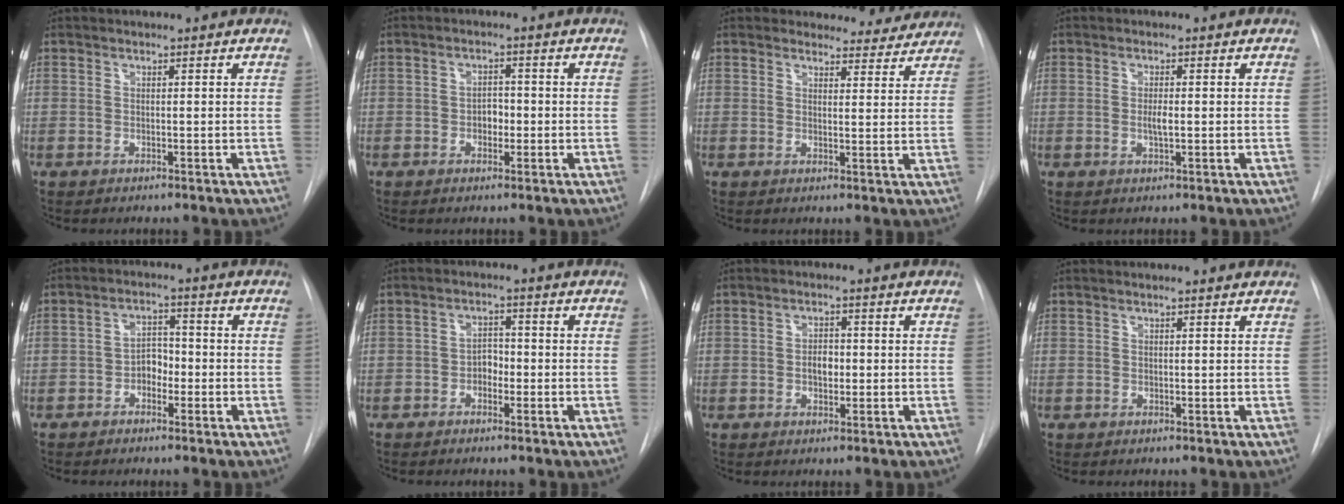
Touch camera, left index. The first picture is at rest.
{"total": 2.7, "force": [-1.5, 1.6, 1.6], "torque": [-0.018, 0.001, -0.022]}
{"total": 6.3, "force": [5.9, 2.4, -0.4], "torque": [0.031, -0.017, 0.048]}
{"total": 2.1, "force": [-1.0, 0.3, 1.8], "torque": [-0.036, -0.006, -0.014]}
{"total": 3.9, "force": [-2.2, 2.3, 2.2], "torque": [-0.033, 0.006, -0.041]}
{"total": 2.9, "force": [-1.8, 1.7, 1.5], "torque": [-0.018, 0.002, -0.031]}
{"total": 2.7, "force": [-1.1, 1.6, 1.9], "torque": [-0.029, -0.002, -0.014]}
{"total": 0.8, "force": [0.7, 0.0, 0.4], "torque": [-0.012, 0.004, 0.006]}